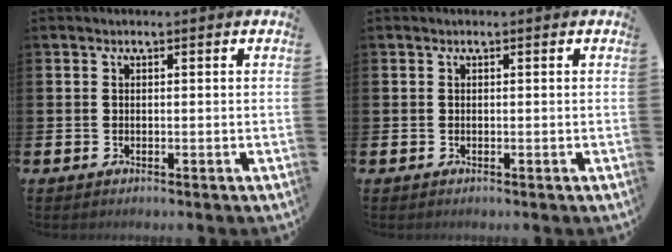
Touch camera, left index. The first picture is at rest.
{"total": 0.0}